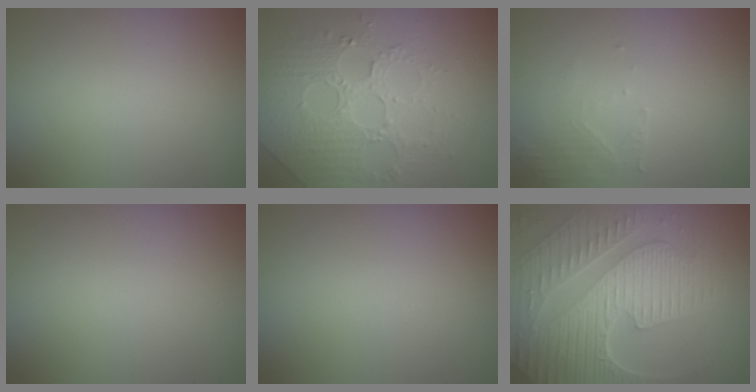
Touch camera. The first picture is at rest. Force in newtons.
{"total": 4.4, "press": 4.3, "slide": 1.1}
{"total": 2.0, "press": 1.9, "slide": 0.3}
{"total": 0.0}
{"total": 0.0}
{"total": 10.0, "press": 6.6, "slide": 7.5}